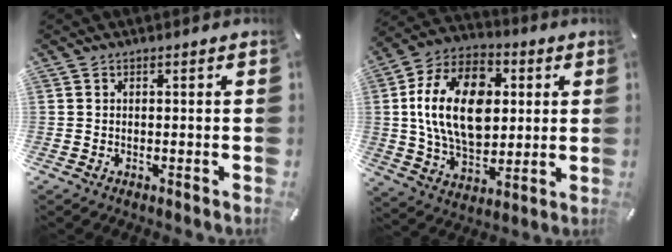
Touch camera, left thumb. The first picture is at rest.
{"total": 19.8, "force": [2.3, 13.7, 14.2], "torque": [-0.278, 0.013, 0.036]}